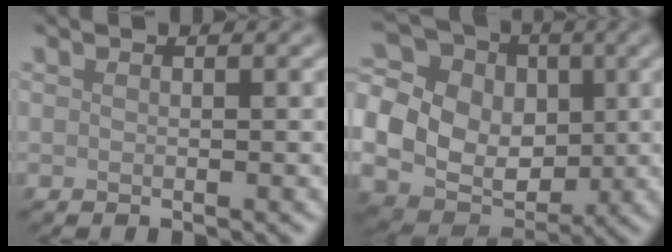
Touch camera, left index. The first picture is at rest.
{"total": 14.2, "force": [0.9, 12.2, 7.3], "torque": [-0.182, 0.017, 0.005]}